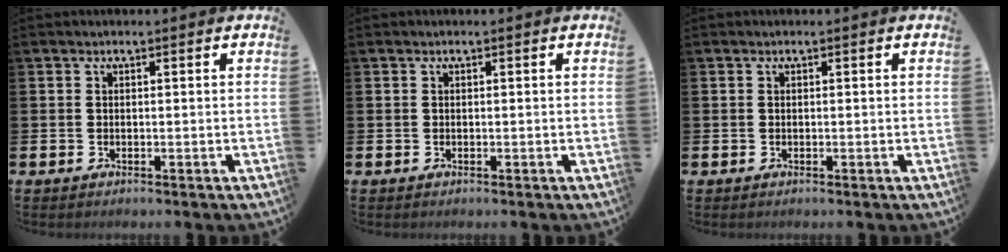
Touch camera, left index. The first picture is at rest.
{"total": 0.0}
{"total": 0.0}